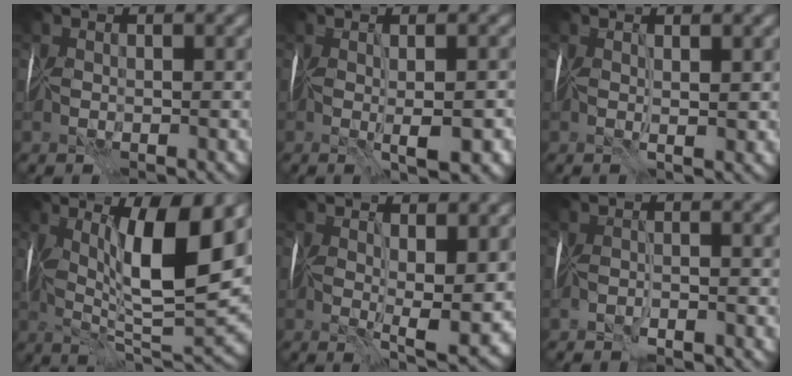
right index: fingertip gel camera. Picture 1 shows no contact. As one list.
[{"total": 4.0, "force": [-0.4, 0.8, 3.9], "torque": [-0.056, -0.002, -0.002]}, {"total": 1.7, "force": [0.6, 0.2, 1.6], "torque": [-0.024, -0.001, 0.008]}, {"total": 11.1, "force": [2.4, 2.9, 10.4], "torque": [-0.172, -0.003, 0.045]}, {"total": 5.5, "force": [1.0, 1.6, 5.2], "torque": [-0.089, -0.016, 0.021]}, {"total": 1.7, "force": [-1.6, 0.0, 0.6], "torque": [-0.007, -0.006, -0.032]}]